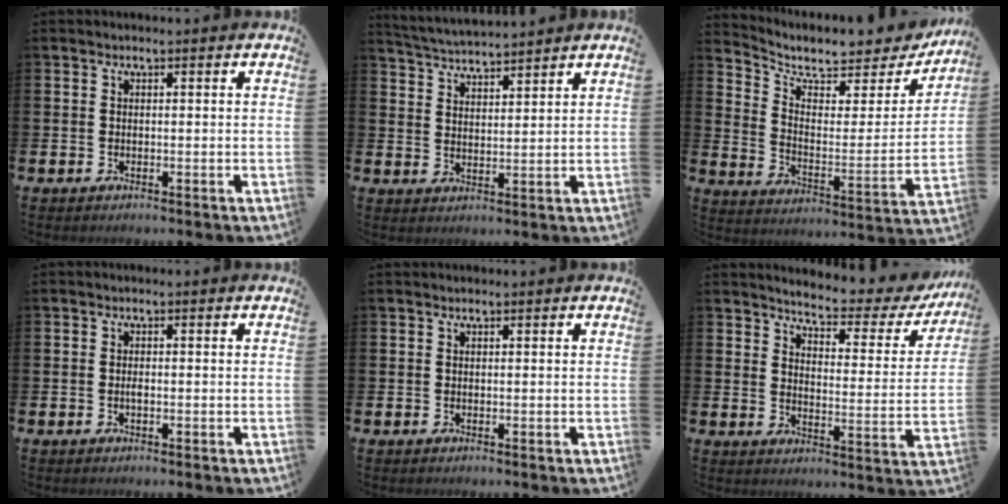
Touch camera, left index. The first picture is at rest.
{"total": 4.0, "force": [4.0, 0.0, 0.0], "torque": [-0.020, -0.025, 0.071]}
{"total": 7.6, "force": [6.8, 2.7, 2.2], "torque": [-0.066, -0.052, 0.113]}
{"total": 0.7, "force": [-0.1, 0.2, 0.7], "torque": [-0.008, -0.003, -0.004]}
{"total": 0.0}
{"total": 4.8, "force": [4.6, 0.8, 1.1], "torque": [-0.041, -0.040, 0.070]}